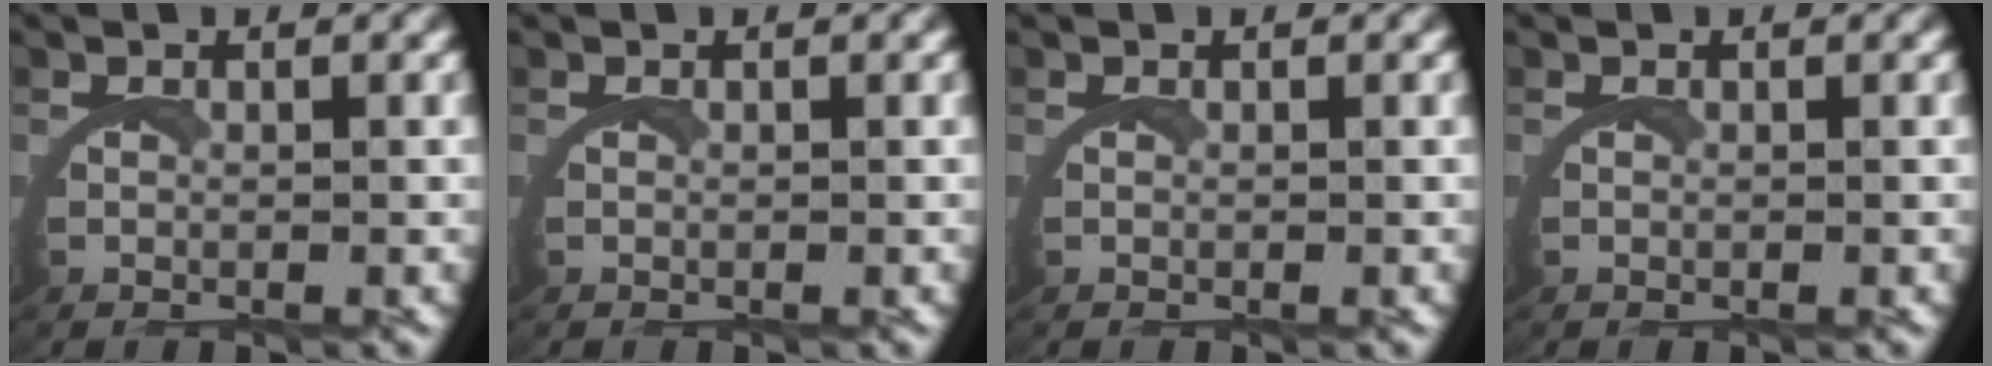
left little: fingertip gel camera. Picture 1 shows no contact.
{"total": 0.0}
{"total": 0.0}
{"total": 0.0}